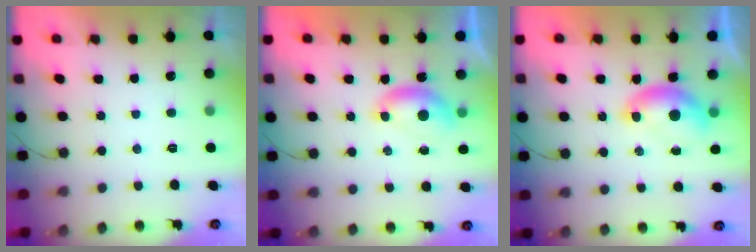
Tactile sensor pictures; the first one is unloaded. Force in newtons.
{"total": 5.6, "press": 5.6, "slide": 0.7}
{"total": 6.9, "press": 6.9, "slide": 1.1}